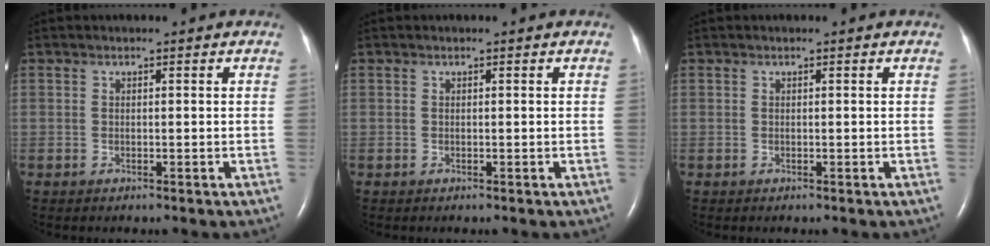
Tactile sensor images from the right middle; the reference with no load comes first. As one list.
[{"total": 0.0}, {"total": 0.0}]